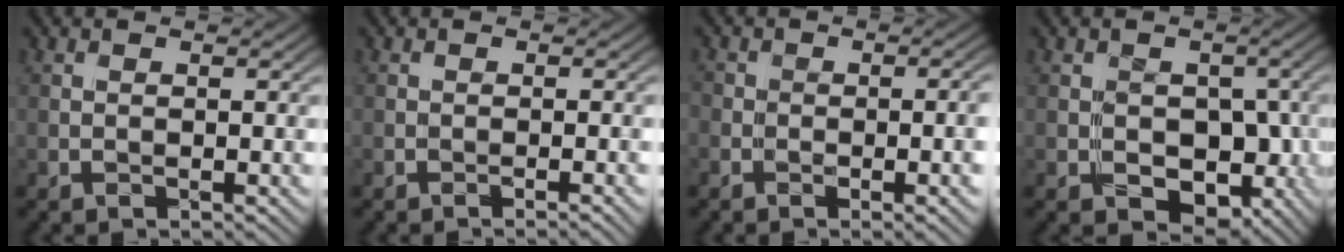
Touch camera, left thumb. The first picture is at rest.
{"total": 0.7, "force": [-0.4, -0.6, 0.1], "torque": [-0.003, -0.001, -0.007]}
{"total": 5.5, "force": [-2.1, 2.7, 4.4], "torque": [-0.048, -0.016, -0.020]}
{"total": 6.0, "force": [-1.5, 4.7, 3.4], "torque": [-0.043, -0.016, -0.015]}